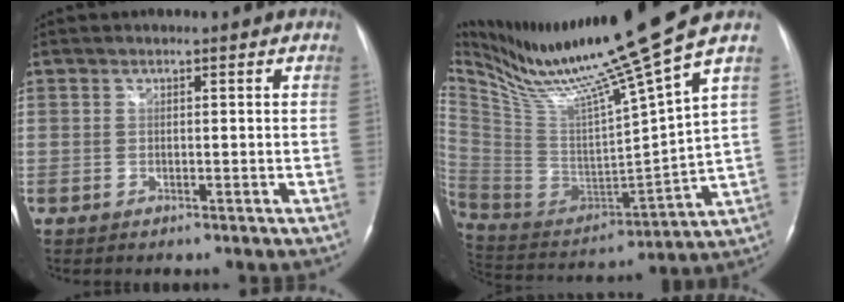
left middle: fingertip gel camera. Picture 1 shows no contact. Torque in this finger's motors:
{"motor_torque": [-0.38, -0.39, -0.13, 0.05]}